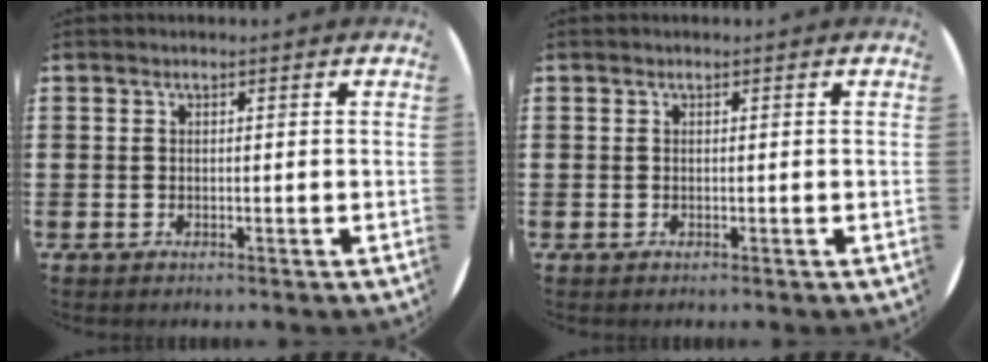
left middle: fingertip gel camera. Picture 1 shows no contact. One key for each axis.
{"total": 0.0}